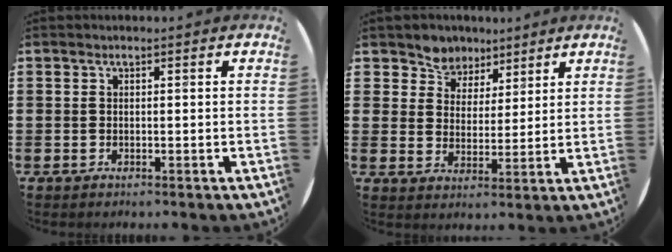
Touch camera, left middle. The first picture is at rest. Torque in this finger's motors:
{"motor_torque": [0.09, -0.04, 0.03, 0.00]}